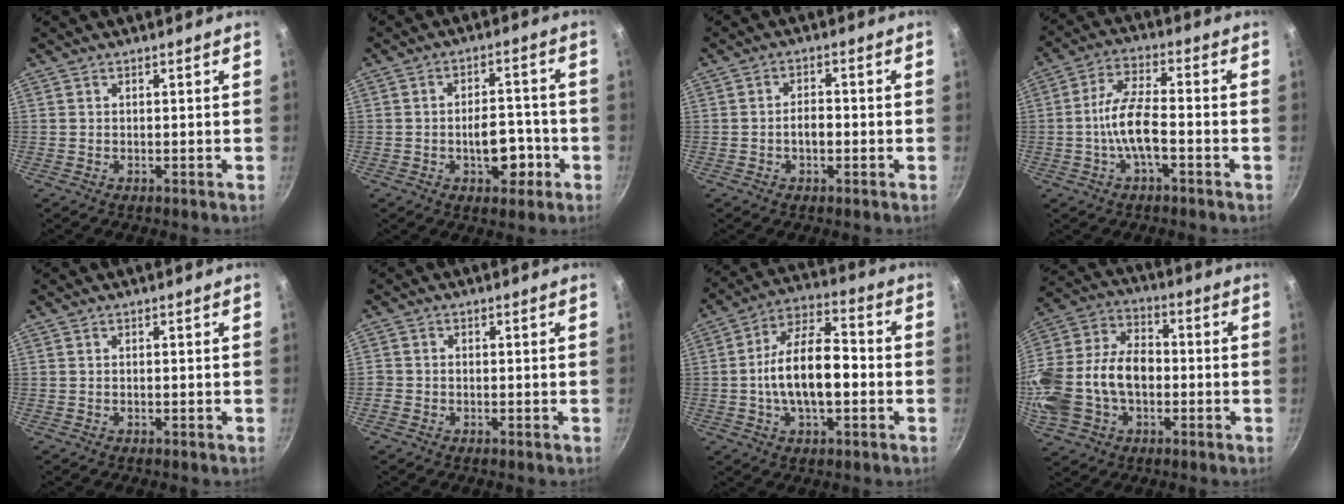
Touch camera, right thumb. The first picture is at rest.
{"total": 8.5, "force": [-2.9, 4.9, 6.3], "torque": [-0.055, 0.022, -0.040]}
{"total": 3.5, "force": [-0.9, 2.0, 2.8], "torque": [-0.034, 0.015, -0.013]}
{"total": 8.6, "force": [-2.6, 3.1, 7.6], "torque": [-0.141, 0.031, -0.057]}
{"total": 0.0}
{"total": 1.6, "force": [-0.7, 1.3, 0.5], "torque": [-0.010, 0.004, -0.016]}
{"total": 15.1, "force": [-1.7, 7.6, 13.0], "torque": [-0.203, 0.040, -0.040]}
{"total": 22.0, "force": [-3.2, 15.3, 15.4], "torque": [-0.317, 0.052, -0.058]}